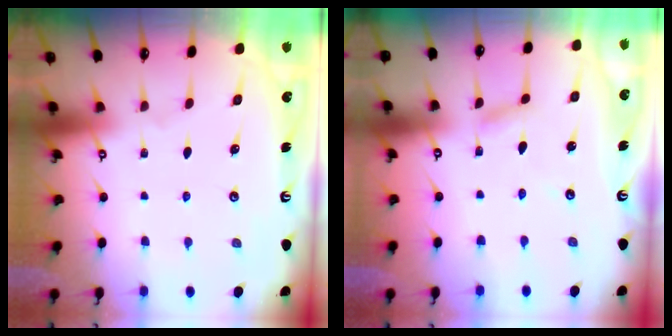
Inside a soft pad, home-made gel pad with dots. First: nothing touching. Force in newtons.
{"total": 2.8, "press": 2.8, "slide": 0.1}